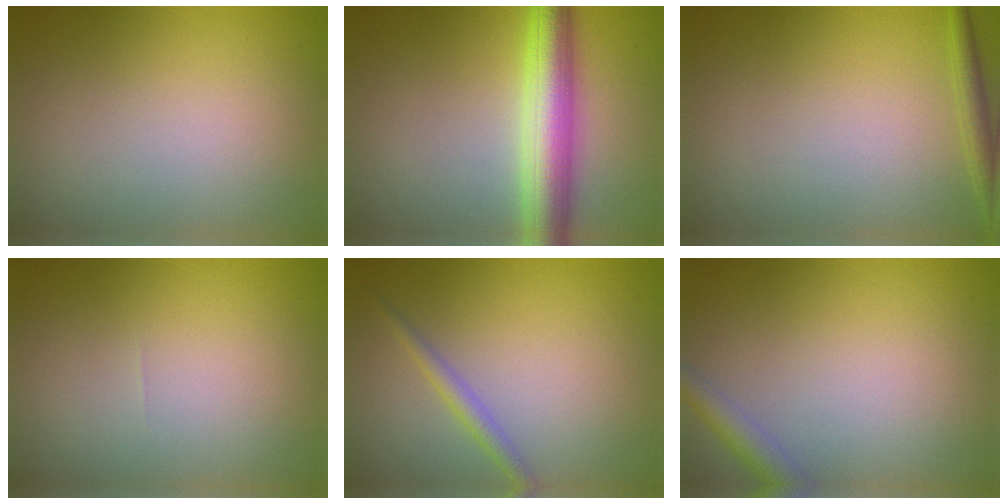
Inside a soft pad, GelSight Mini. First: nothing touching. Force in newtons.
{"total": 6.3, "press": 6.3, "slide": 0.2}
{"total": 1.6, "press": 1.6, "slide": 0.1}
{"total": 0.0}
{"total": 1.6, "press": 1.6, "slide": 0.0}
{"total": 2.3, "press": 2.3, "slide": 0.1}